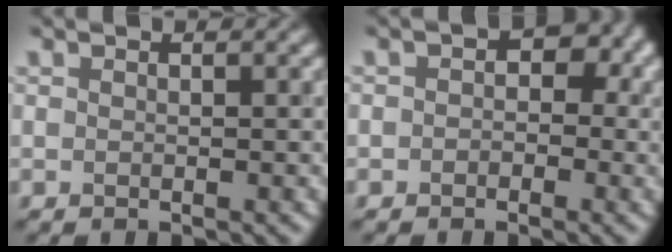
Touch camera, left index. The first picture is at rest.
{"total": 3.0, "force": [0.2, 2.3, 2.0], "torque": [-0.006, 0.005, -0.011]}